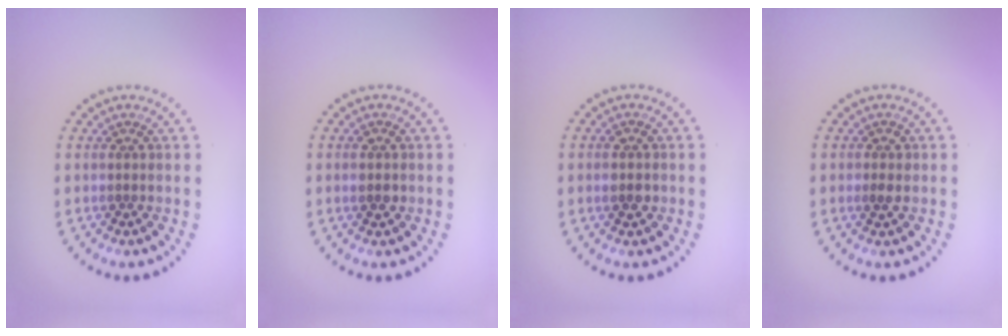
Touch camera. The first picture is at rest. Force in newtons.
{"total": 1.4, "press": 1.4, "slide": 0.1}
{"total": 1.3, "press": 1.3, "slide": 0.2}
{"total": 1.2, "press": 1.2, "slide": 0.1}